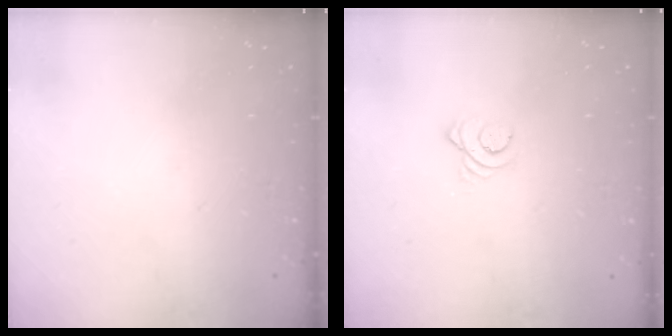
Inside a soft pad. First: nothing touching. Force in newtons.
{"total": 2.9, "press": 2.9, "slide": 0.4}